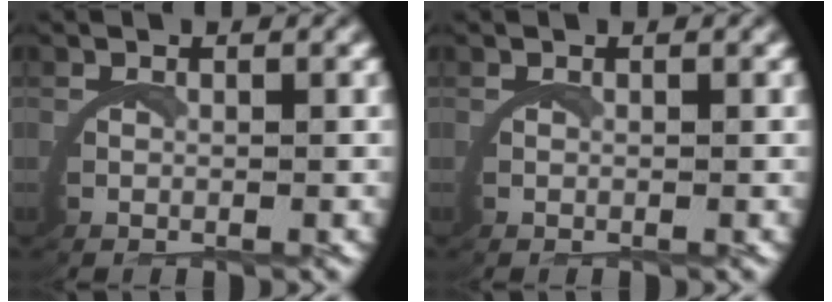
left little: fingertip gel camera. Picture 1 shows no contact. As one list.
[{"total": 0.0}]